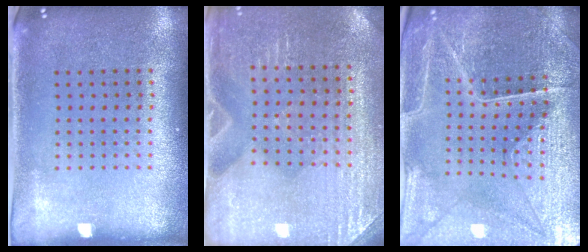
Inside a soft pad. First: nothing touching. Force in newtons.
{"total": 3.0, "press": 2.9, "slide": 0.2}
{"total": 3.8, "press": 3.8, "slide": 0.5}